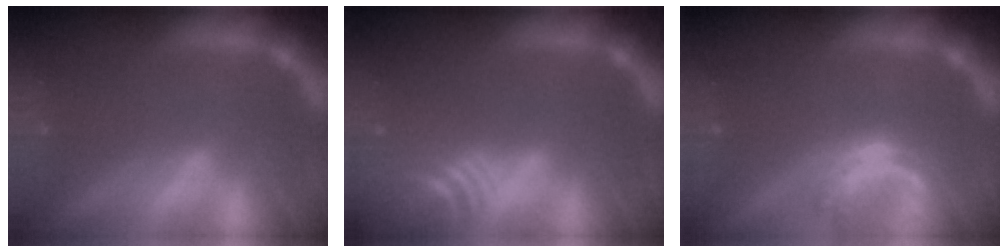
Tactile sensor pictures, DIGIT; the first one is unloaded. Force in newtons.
{"total": 7.0}
{"total": 3.0}